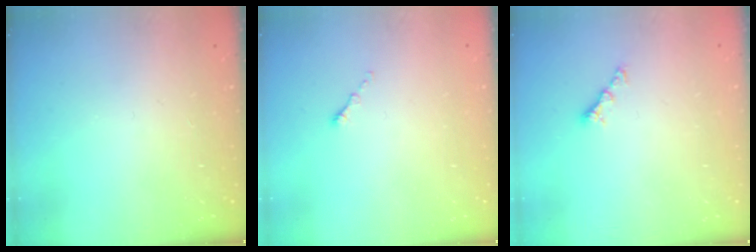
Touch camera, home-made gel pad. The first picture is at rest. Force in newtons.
{"total": 0.0}
{"total": 3.9, "press": 3.9, "slide": 0.6}